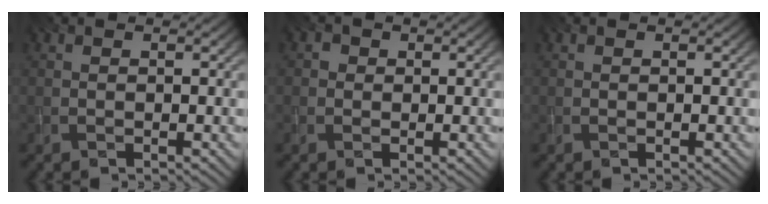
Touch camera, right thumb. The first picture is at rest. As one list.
[{"total": 1.3, "force": [0.0, 1.3, 0.3], "torque": [-0.003, -0.001, -0.004]}, {"total": 0.0}]